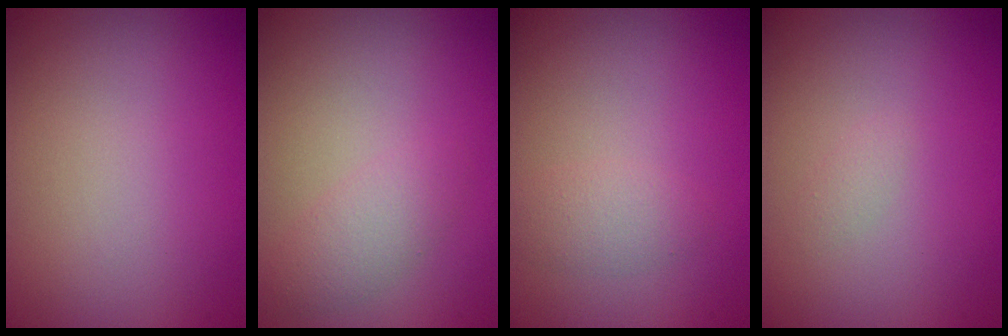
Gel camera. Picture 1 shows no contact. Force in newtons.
{"total": 1.8, "press": 1.8, "slide": 0.1}
{"total": 1.5, "press": 1.5, "slide": 0.0}
{"total": 0.6, "press": 0.6, "slide": 0.0}